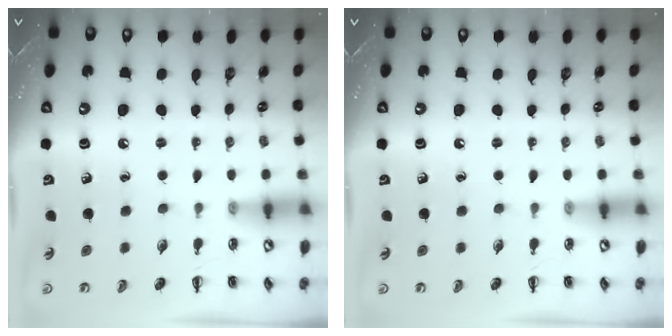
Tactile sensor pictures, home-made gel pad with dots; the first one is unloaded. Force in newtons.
{"total": 0.0}